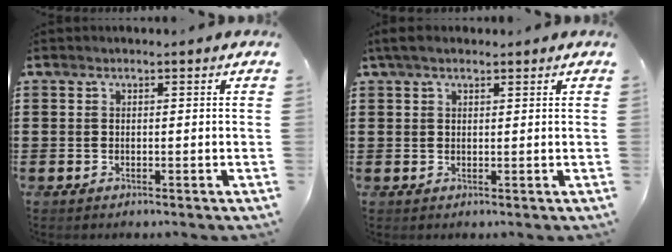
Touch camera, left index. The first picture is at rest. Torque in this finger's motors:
{"motor_torque": [2.14, 0.00, 0.49, 0.21]}